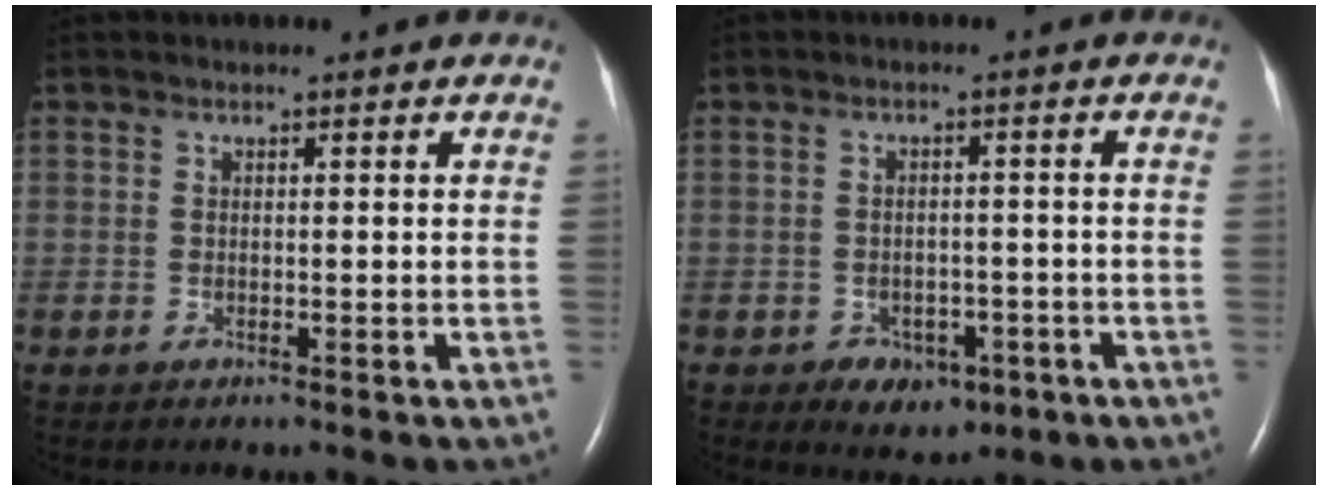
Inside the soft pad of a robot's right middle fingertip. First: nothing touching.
{"total": 5.3, "force": [-2.7, 3.7, 2.6], "torque": [-0.032, 0.010, -0.024]}